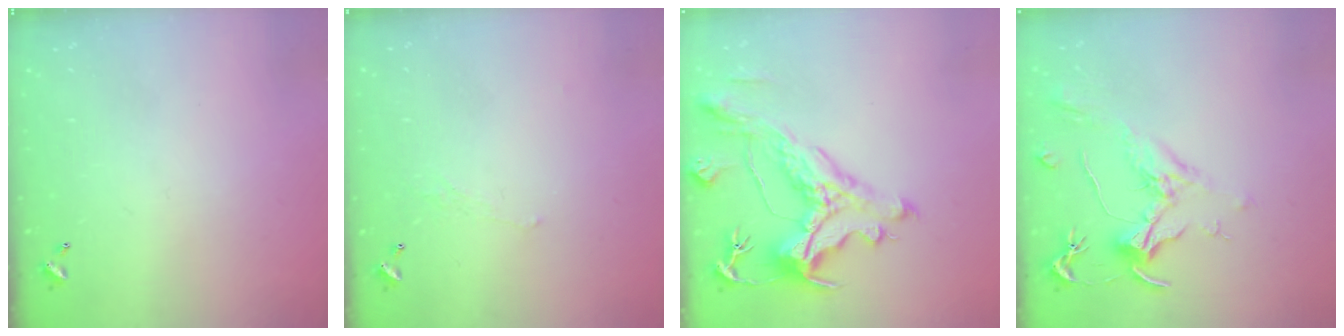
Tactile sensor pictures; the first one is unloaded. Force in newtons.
{"total": 0.6, "press": 0.2, "slide": 0.6}
{"total": 5.0, "press": 4.7, "slide": 1.8}
{"total": 2.1, "press": 2.0, "slide": 0.8}